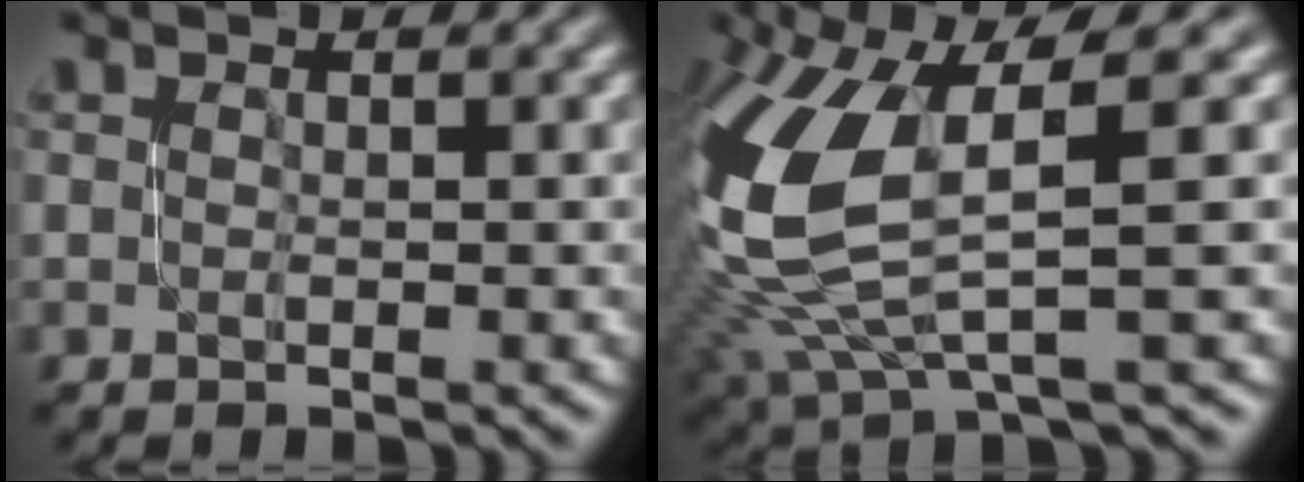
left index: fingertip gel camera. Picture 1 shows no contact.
{"total": 9.1, "force": [1.5, 3.3, 8.4], "torque": [-0.204, -0.011, 0.037]}